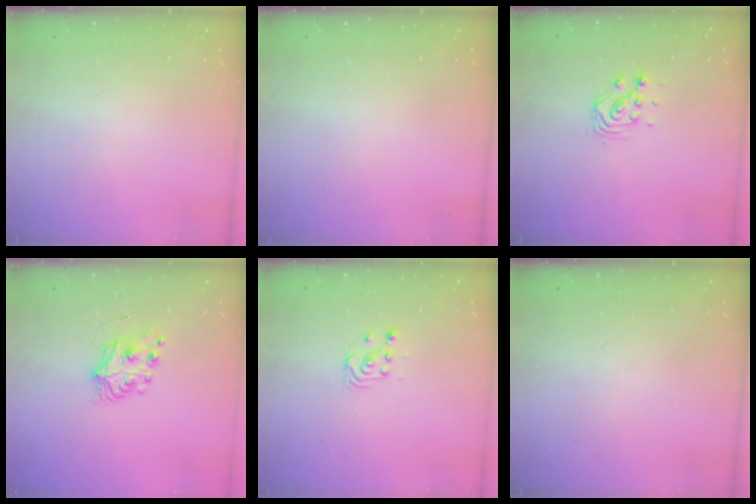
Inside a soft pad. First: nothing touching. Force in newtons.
{"total": 0.0}
{"total": 6.2, "press": 6.2, "slide": 0.2}
{"total": 6.4, "press": 6.4, "slide": 0.5}
{"total": 3.2, "press": 2.9, "slide": 1.2}
{"total": 0.0}